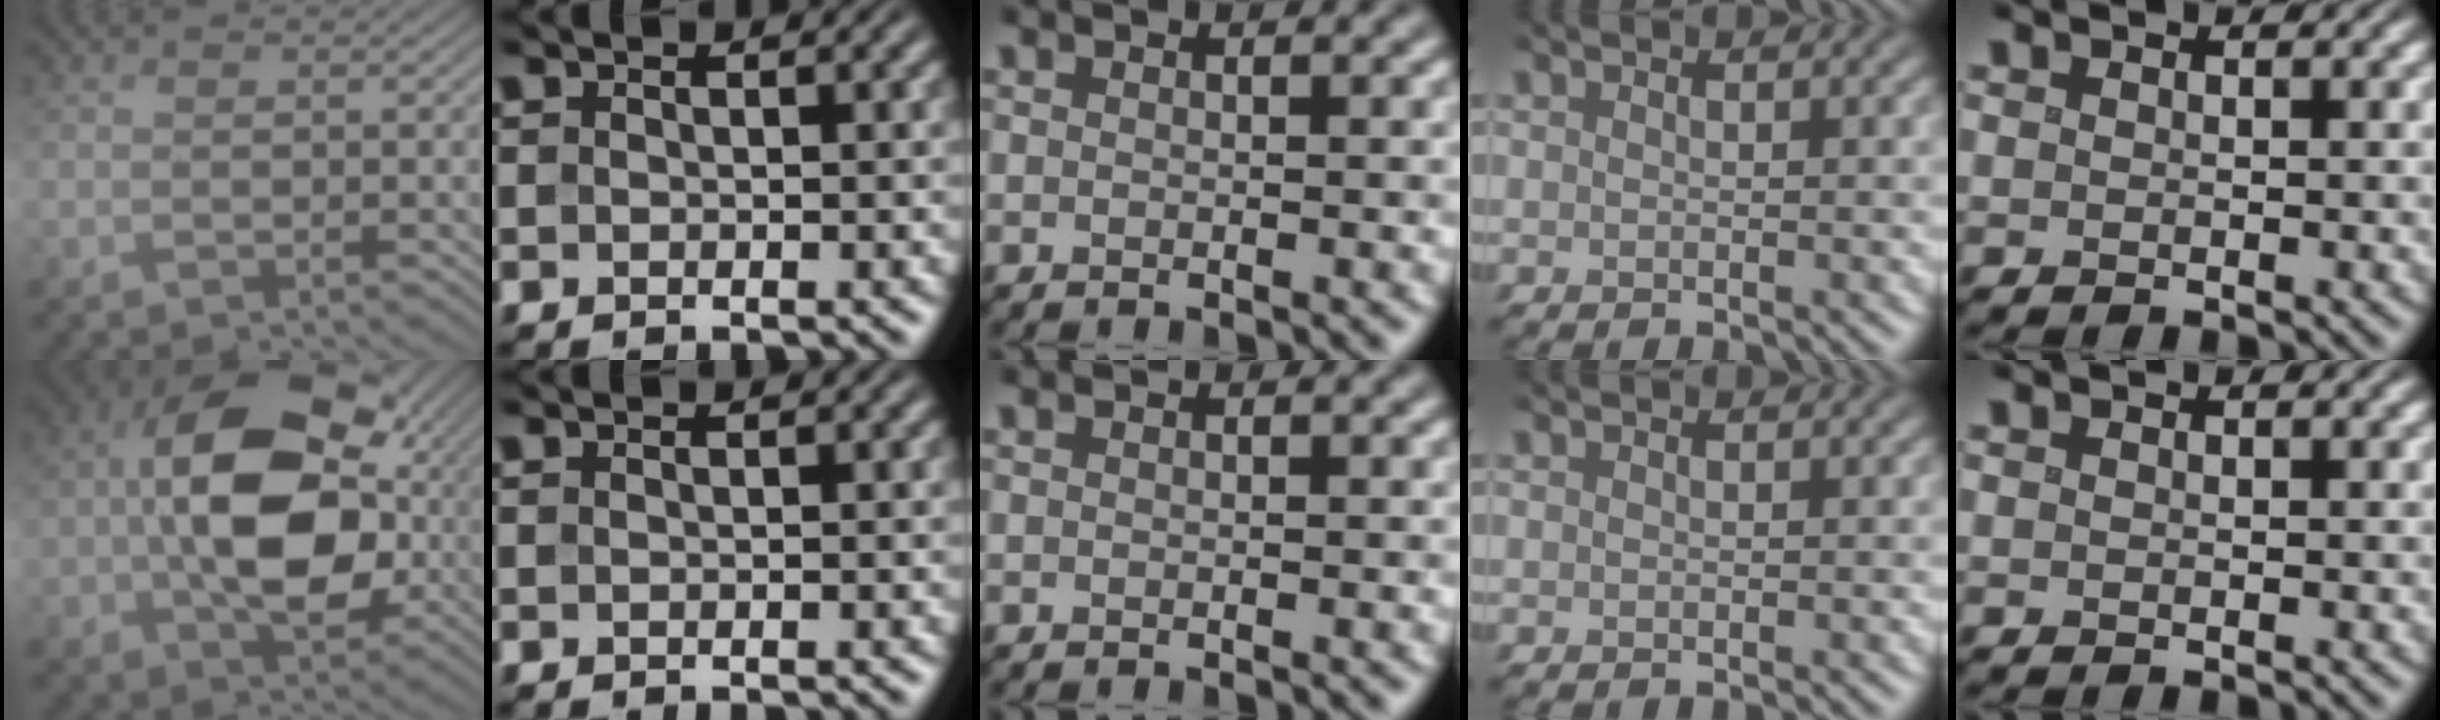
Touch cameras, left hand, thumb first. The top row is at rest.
{"thumb": {"total": 16.3, "force": [-0.4, 10.6, 12.3], "torque": [-0.211, 0.006, -0.011]}}